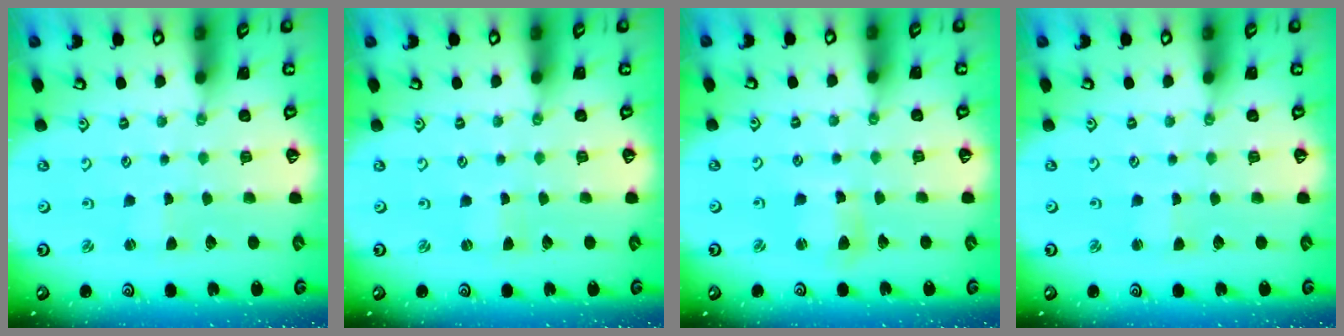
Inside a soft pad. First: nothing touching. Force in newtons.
{"total": 0.0}
{"total": 4.7, "press": 4.6, "slide": 0.7}
{"total": 1.3, "press": 1.3, "slide": 0.2}